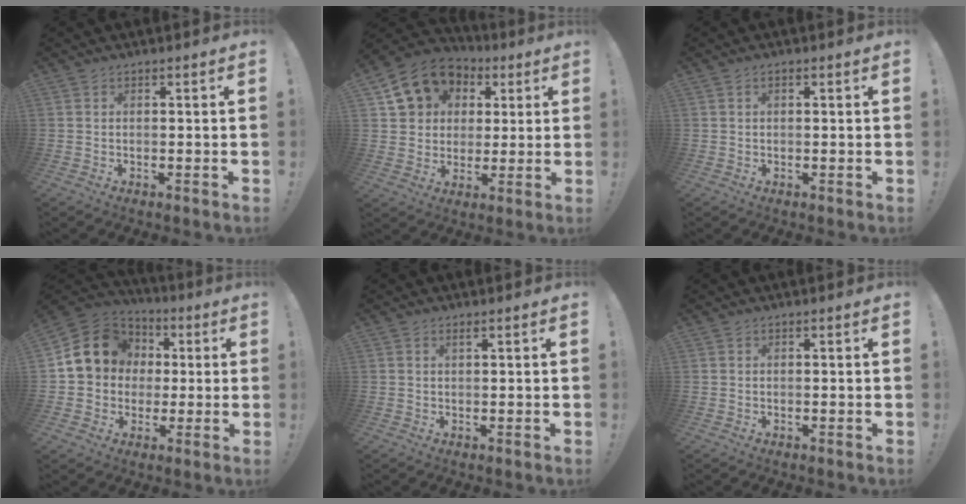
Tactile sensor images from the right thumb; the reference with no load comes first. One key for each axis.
{"total": 14.5, "fx": 6.5, "fy": 11.8, "fz": 5.5, "tx": -0.086, "ty": -0.026, "tz": 0.135}
{"total": 0.8, "fx": 0.2, "fy": 0.4, "fz": 0.7, "tx": -0.015, "ty": 0.002, "tz": 0.003}
{"total": 15.5, "fx": 3.1, "fy": 13.6, "fz": 6.7, "tx": -0.096, "ty": 0.001, "tz": 0.077}
{"total": 1.0, "fx": 0.6, "fy": 0.0, "fz": 0.8, "tx": -0.012, "ty": 0.000, "tz": 0.008}
{"total": 0.0}